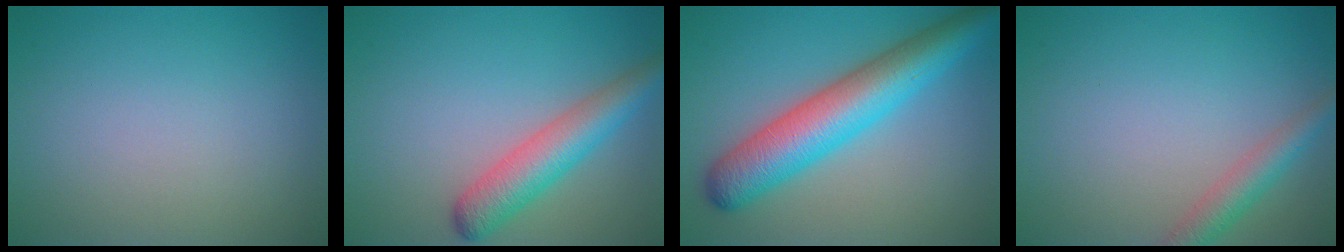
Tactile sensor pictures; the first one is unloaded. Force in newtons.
{"total": 4.7, "press": 4.7, "slide": 0.2}
{"total": 8.2, "press": 8.2, "slide": 0.2}
{"total": 2.7, "press": 2.7, "slide": 0.2}